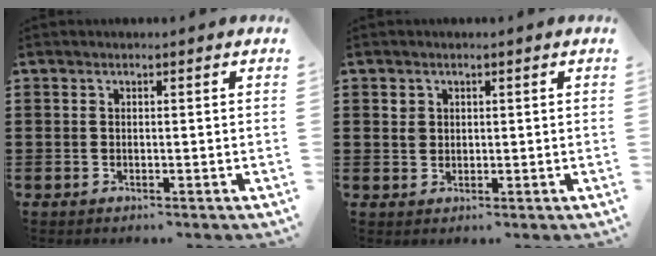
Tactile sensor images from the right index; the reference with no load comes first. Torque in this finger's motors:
{"motor_torque": [0.02, 0.06, 0.01, 0.00]}